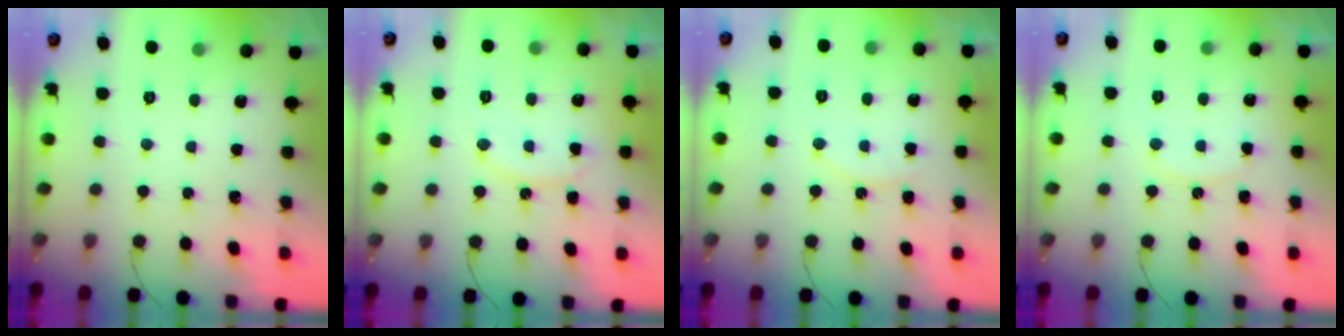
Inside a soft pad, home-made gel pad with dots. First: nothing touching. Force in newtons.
{"total": 9.4, "press": 9.3, "slide": 0.5}
{"total": 7.5, "press": 7.5, "slide": 0.5}
{"total": 6.5, "press": 6.5, "slide": 0.4}